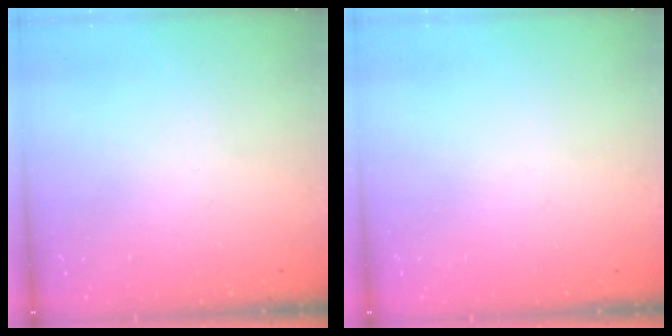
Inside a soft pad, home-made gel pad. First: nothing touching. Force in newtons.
{"total": 0.0}